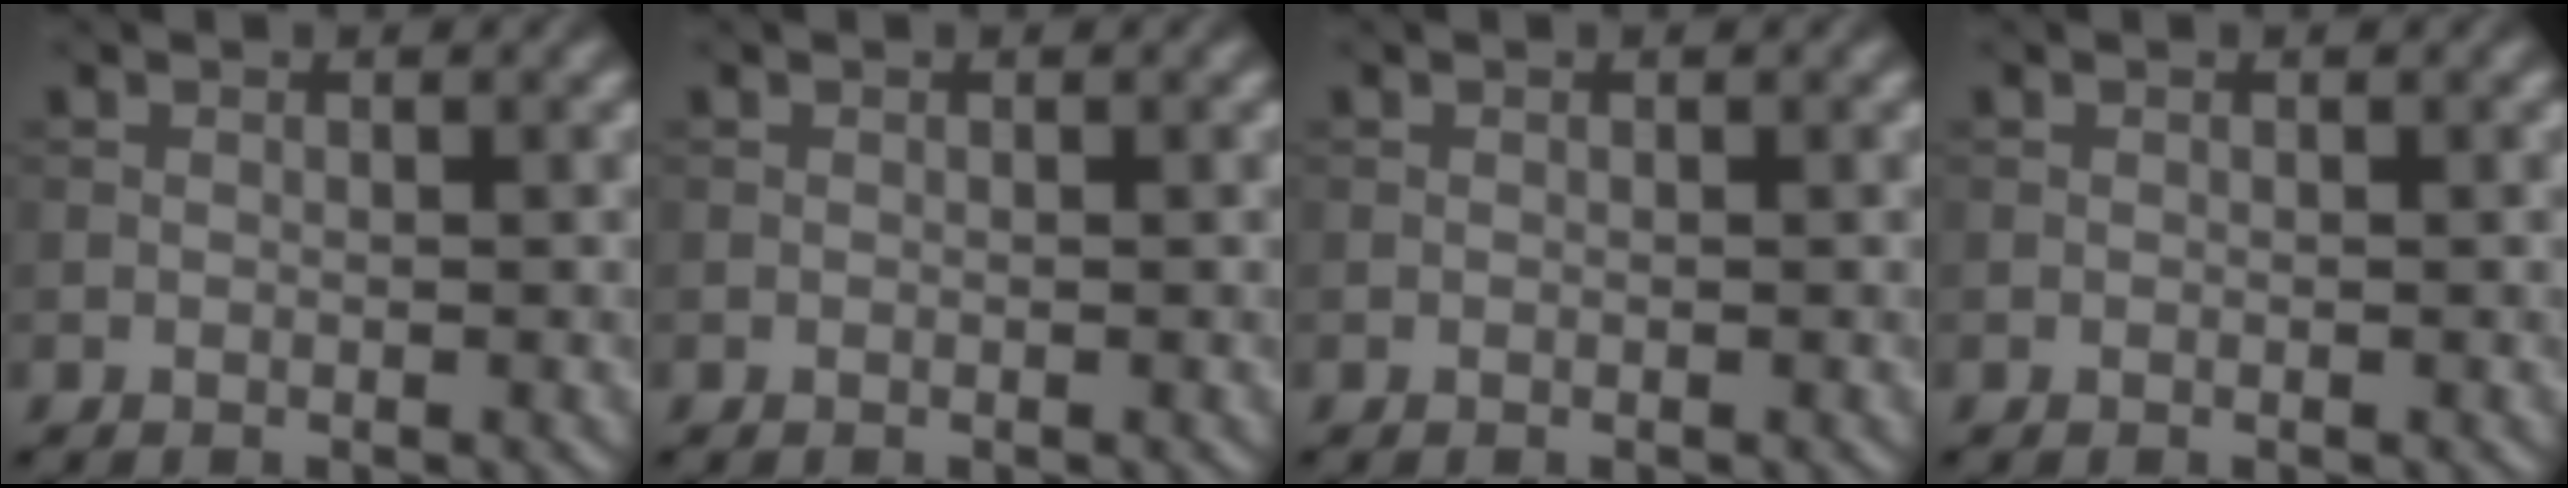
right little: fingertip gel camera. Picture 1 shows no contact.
{"total": 0.0}
{"total": 0.0}
{"total": 0.0}